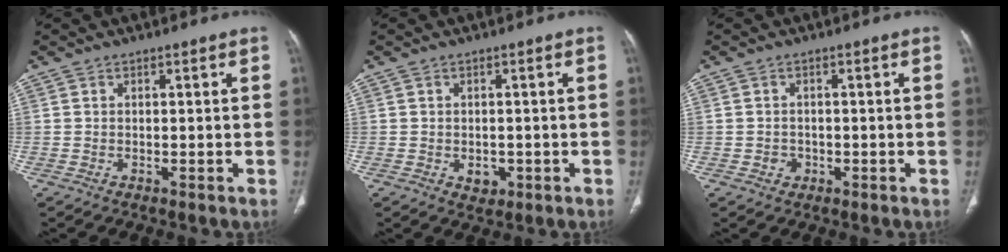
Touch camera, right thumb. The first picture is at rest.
{"total": 2.6, "force": [-0.8, 2.0, 1.5], "torque": [-0.010, 0.001, -0.003]}
{"total": 1.8, "force": [-0.6, 1.7, 0.5], "torque": [0.000, 0.007, -0.007]}